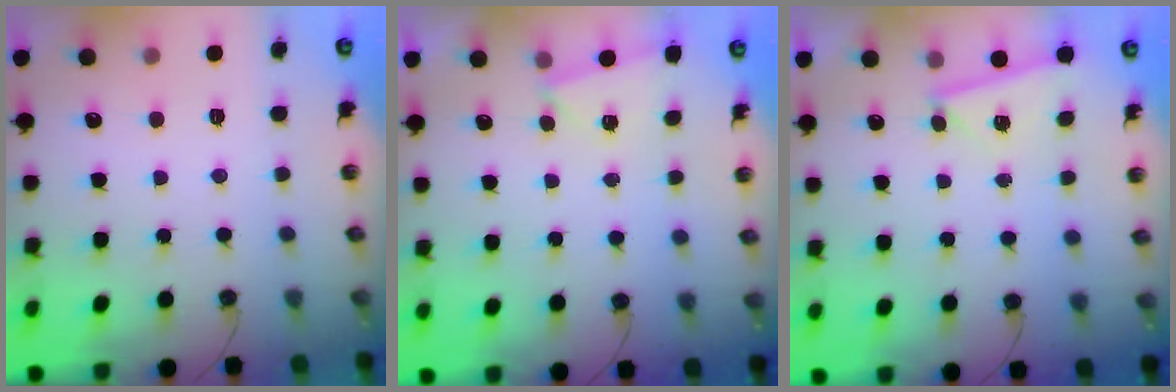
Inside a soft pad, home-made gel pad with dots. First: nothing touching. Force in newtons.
{"total": 2.3, "press": 1.3, "slide": 1.9}
{"total": 3.0, "press": 2.8, "slide": 1.3}